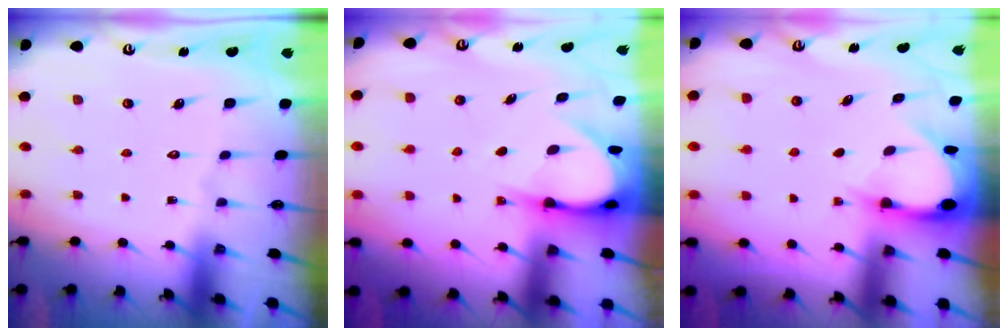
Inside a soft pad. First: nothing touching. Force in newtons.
{"total": 6.5, "press": 6.4, "slide": 0.7}
{"total": 3.2, "press": 3.2, "slide": 0.2}